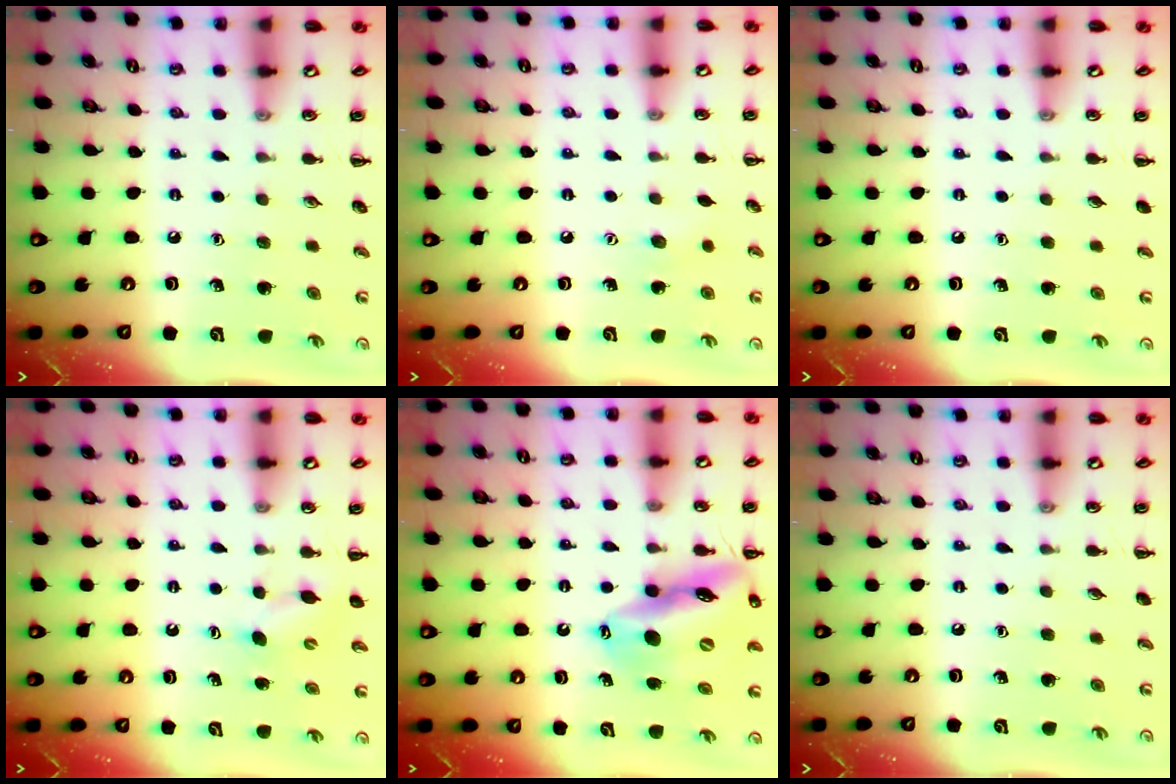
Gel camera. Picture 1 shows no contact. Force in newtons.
{"total": 2.8, "press": 2.8, "slide": 0.7}
{"total": 0.0}
{"total": 3.1, "press": 3.0, "slide": 0.7}
{"total": 17.6, "press": 17.0, "slide": 4.3}
{"total": 0.0}